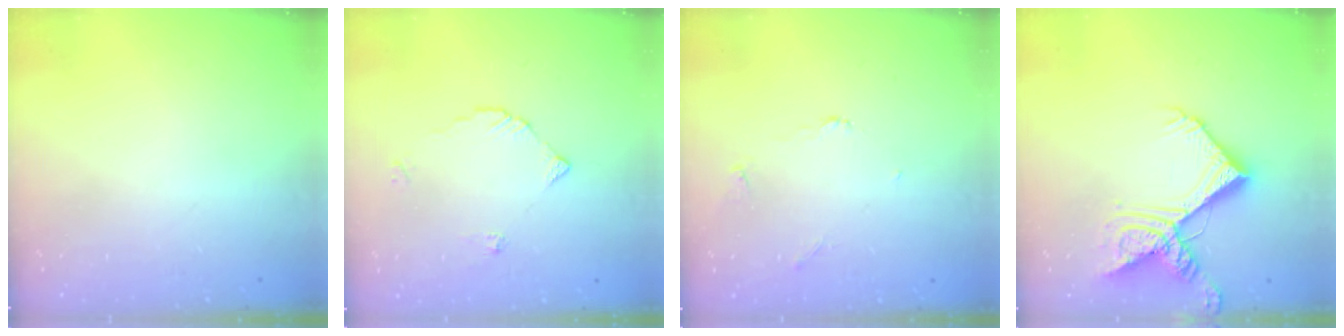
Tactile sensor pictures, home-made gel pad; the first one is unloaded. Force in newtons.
{"total": 3.3, "press": 3.3, "slide": 0.4}
{"total": 2.7, "press": 2.7, "slide": 0.3}
{"total": 16.3, "press": 16.2, "slide": 2.0}